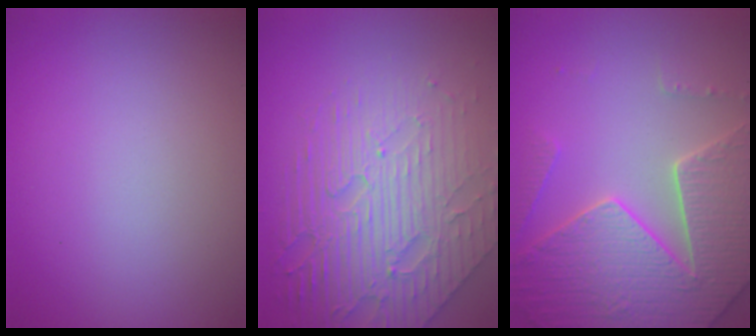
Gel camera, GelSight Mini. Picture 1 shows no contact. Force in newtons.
{"total": 7.9, "press": 5.6, "slide": 5.7}
{"total": 7.5, "press": 7.3, "slide": 2.0}